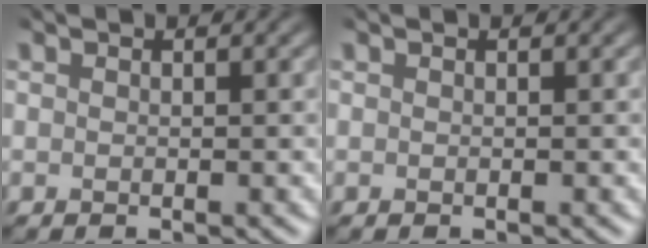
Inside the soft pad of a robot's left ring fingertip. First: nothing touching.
{"total": 0.0}